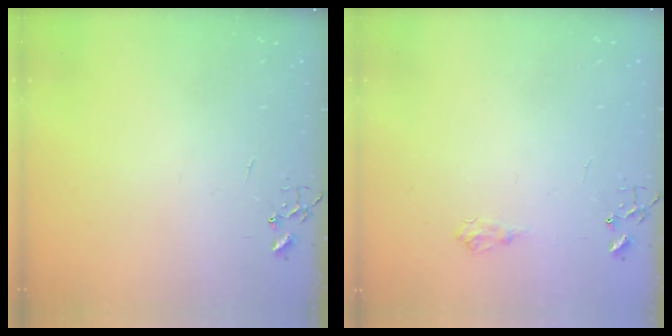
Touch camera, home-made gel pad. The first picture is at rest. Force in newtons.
{"total": 6.6, "press": 6.5, "slide": 0.8}